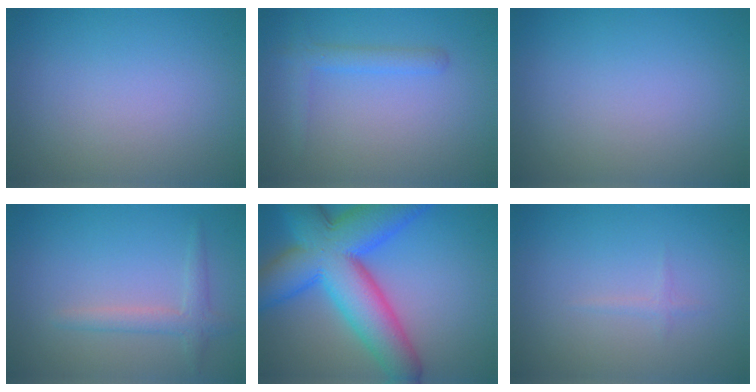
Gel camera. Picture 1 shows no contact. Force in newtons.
{"total": 1.9, "press": 1.9, "slide": 0.1}
{"total": 0.0}
{"total": 2.0, "press": 2.0, "slide": 0.0}
{"total": 12.8, "press": 12.8, "slide": 0.5}
{"total": 0.6, "press": 0.6, "slide": 0.0}